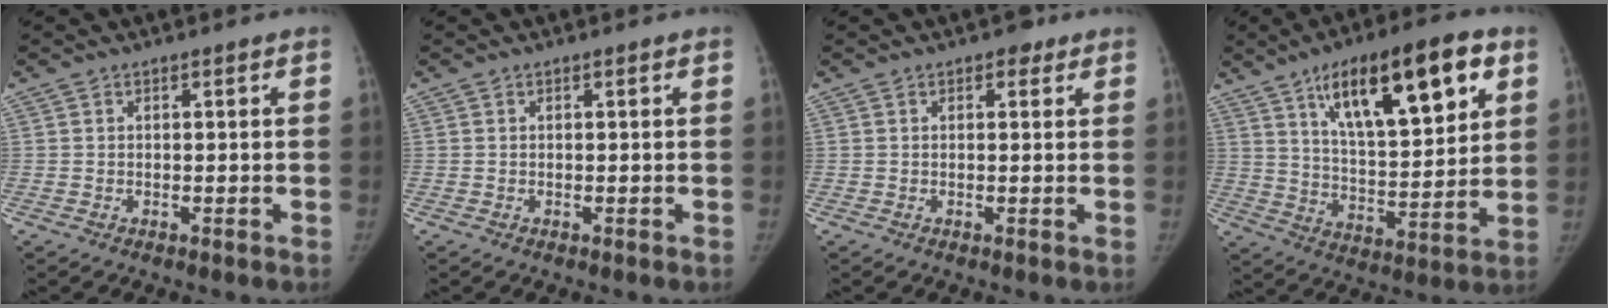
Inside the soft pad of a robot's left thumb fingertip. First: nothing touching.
{"total": 0.0}
{"total": 1.9, "force": [1.0, 1.3, 1.0], "torque": [0.001, -0.001, 0.007]}
{"total": 21.6, "force": [10.2, 7.7, 17.3], "torque": [-0.234, -0.029, 0.167]}